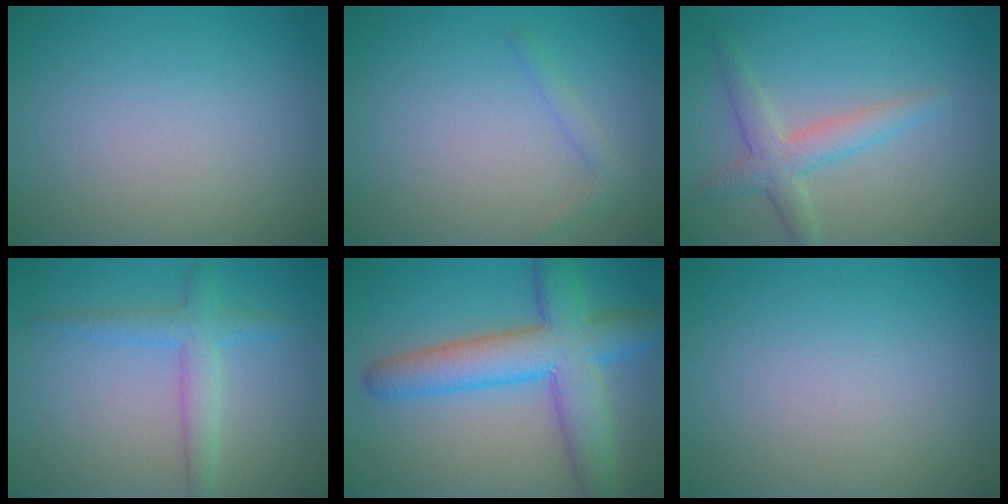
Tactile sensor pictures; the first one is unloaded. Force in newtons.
{"total": 1.1, "press": 1.1, "slide": 0.1}
{"total": 3.2, "press": 3.2, "slide": 0.1}
{"total": 2.9, "press": 2.9, "slide": 0.1}
{"total": 8.3, "press": 8.3, "slide": 0.3}
{"total": 0.0}